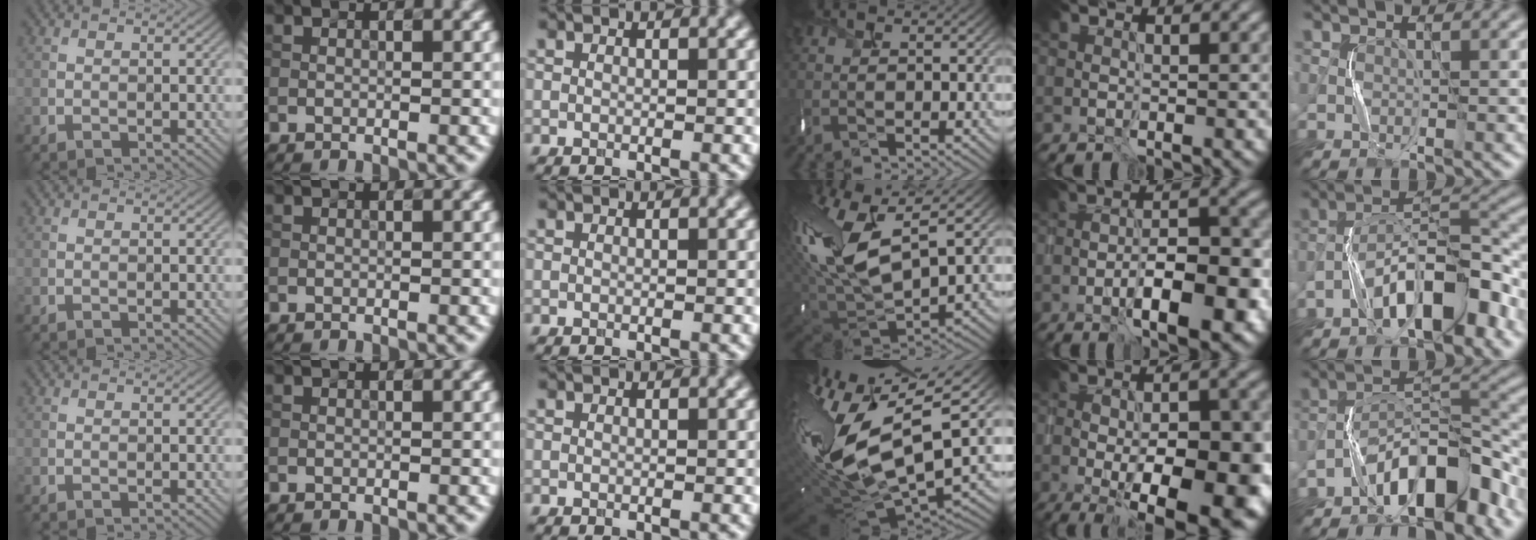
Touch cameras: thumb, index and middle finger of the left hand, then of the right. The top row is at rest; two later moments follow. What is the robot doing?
{"motion": "shake", "object": "box of matches"}